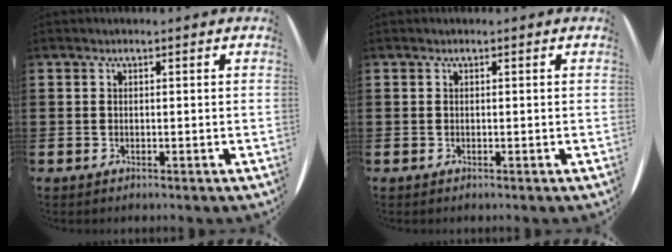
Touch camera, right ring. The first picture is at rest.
{"total": 0.0}